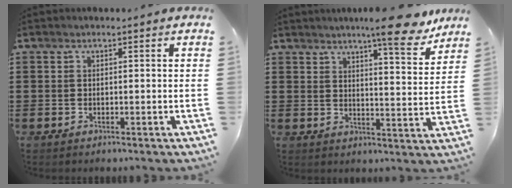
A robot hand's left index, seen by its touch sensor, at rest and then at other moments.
{"total": 9.4, "force": [7.8, 0.5, 5.3], "torque": [-0.076, -0.041, 0.129]}